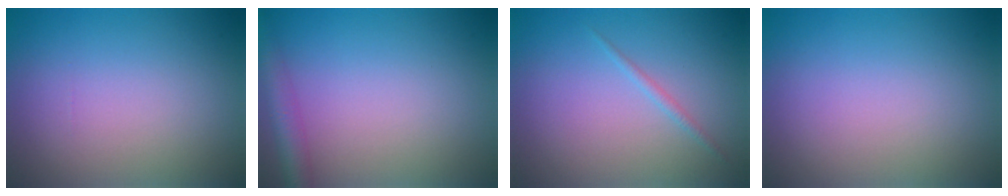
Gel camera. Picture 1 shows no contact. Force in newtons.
{"total": 3.4, "press": 3.4, "slide": 0.2}
{"total": 0.8, "press": 0.8, "slide": 0.1}
{"total": 0.0}